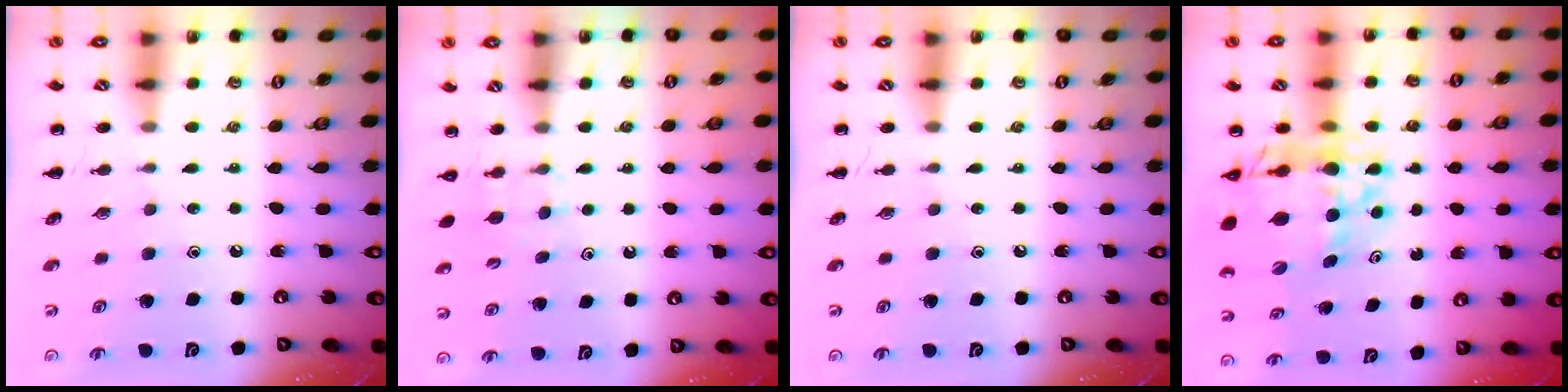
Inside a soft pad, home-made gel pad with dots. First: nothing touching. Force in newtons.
{"total": 3.5, "press": 3.3, "slide": 1.2}
{"total": 0.0}
{"total": 15.1, "press": 14.5, "slide": 4.2}